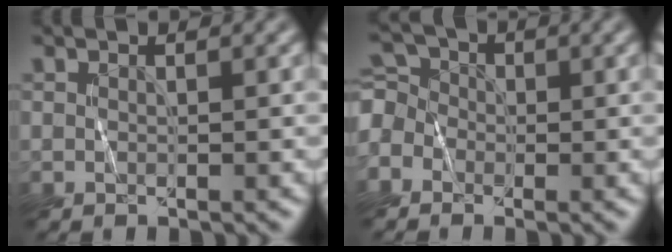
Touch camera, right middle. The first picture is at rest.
{"total": 3.5, "force": [-0.7, 3.1, 1.5], "torque": [-0.044, 0.021, -0.019]}